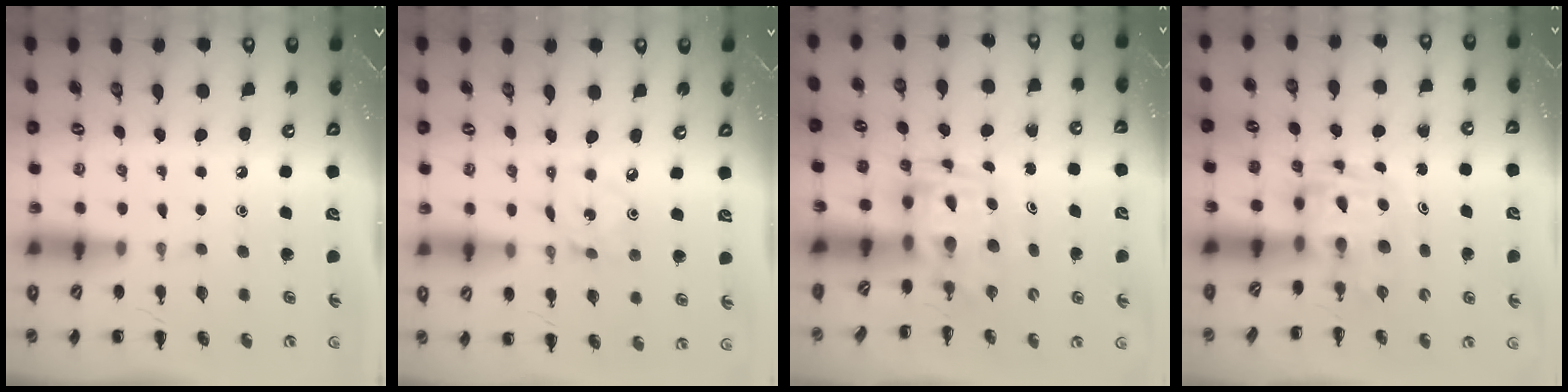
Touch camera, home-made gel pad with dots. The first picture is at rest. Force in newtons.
{"total": 2.3, "press": 2.3, "slide": 0.1}
{"total": 3.7, "press": 3.6, "slide": 0.8}
{"total": 3.6, "press": 3.6, "slide": 0.5}